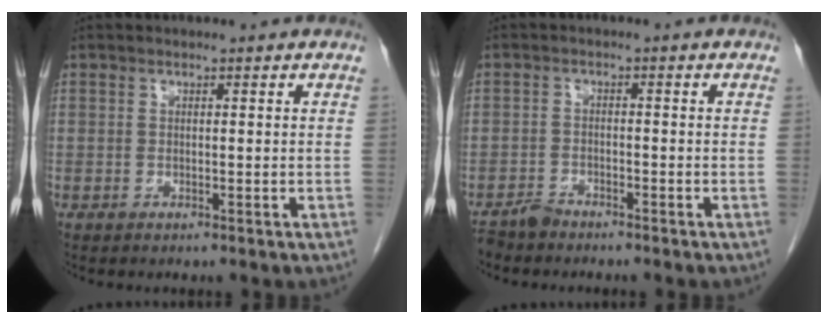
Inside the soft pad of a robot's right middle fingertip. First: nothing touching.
{"total": 2.1, "force": [-2.0, 0.4, 0.2], "torque": [-0.007, -0.005, -0.037]}